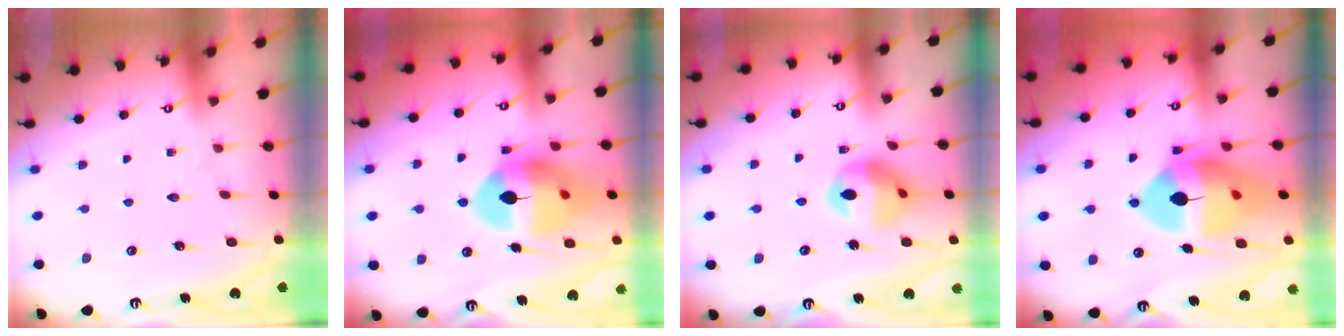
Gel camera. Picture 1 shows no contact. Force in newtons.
{"total": 15.5, "press": 15.3, "slide": 2.2}
{"total": 12.9, "press": 12.8, "slide": 1.6}
{"total": 15.9, "press": 15.8, "slide": 2.0}